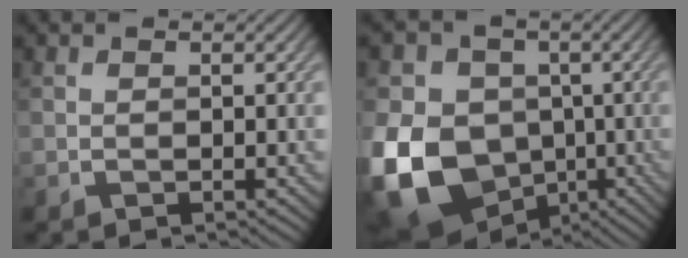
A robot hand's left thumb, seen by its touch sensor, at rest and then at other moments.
{"total": 18.5, "force": [-4.5, 15.3, 9.5], "torque": [-0.245, -0.026, -0.100]}